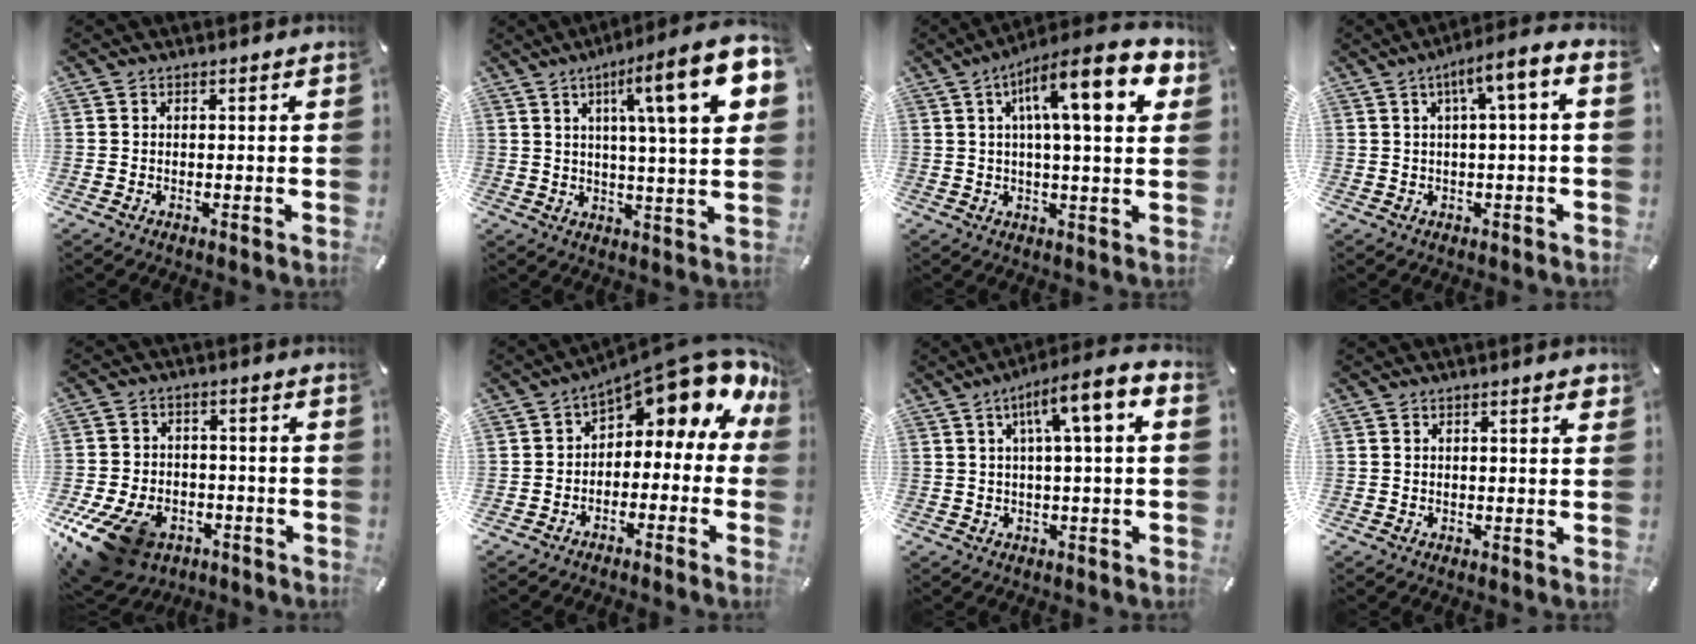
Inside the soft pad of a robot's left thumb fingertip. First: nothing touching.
{"total": 19.2, "force": [7.1, 2.9, 17.6], "torque": [-0.264, -0.033, 0.091]}
{"total": 16.9, "force": [6.3, 3.6, 15.3], "torque": [-0.241, -0.023, 0.090]}
{"total": 7.2, "force": [1.5, 1.2, 6.9], "torque": [-0.114, -0.008, 0.020]}
{"total": 14.4, "force": [-7.9, 9.0, 8.1], "torque": [-0.166, 0.046, -0.132]}
{"total": 10.3, "force": [6.8, 4.0, 6.7], "torque": [-0.096, -0.069, 0.108]}
{"total": 9.4, "force": [2.5, 1.4, 8.9], "torque": [-0.143, -0.013, 0.035]}
{"total": 1.7, "force": [0.6, 0.3, 1.6], "torque": [-0.023, 0.001, 0.007]}